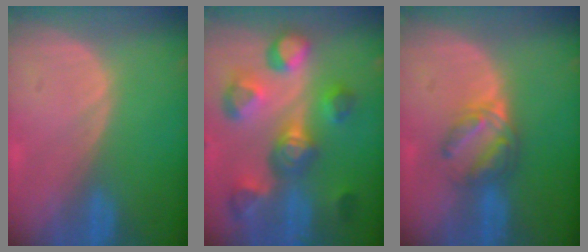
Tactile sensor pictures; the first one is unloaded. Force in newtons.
{"total": 10.9, "press": 10.0, "slide": 4.4}
{"total": 6.1, "press": 5.3, "slide": 3.1}